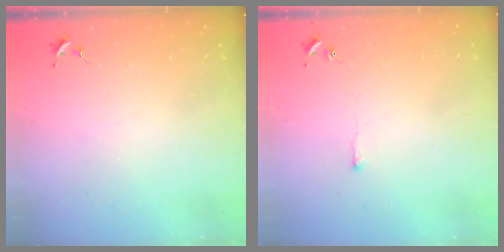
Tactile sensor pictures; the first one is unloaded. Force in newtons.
{"total": 2.6, "press": 2.6, "slide": 0.4}